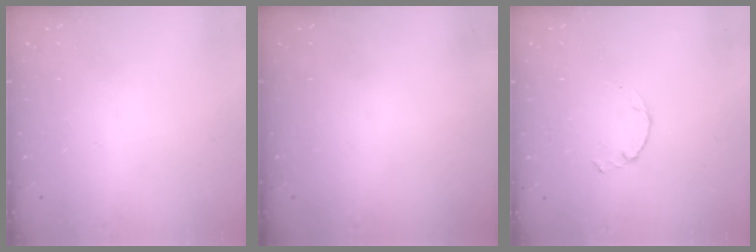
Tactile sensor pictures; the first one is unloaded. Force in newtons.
{"total": 0.0}
{"total": 0.8, "press": 0.7, "slide": 0.2}